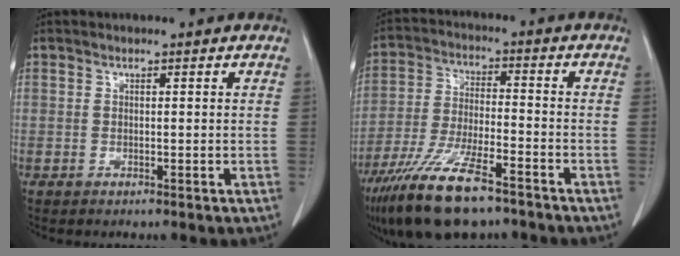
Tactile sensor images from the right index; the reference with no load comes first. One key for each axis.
{"total": 14.4, "fx": -10.0, "fy": 3.3, "fz": 9.8, "tx": -0.202, "ty": -0.031, "tz": -0.185}